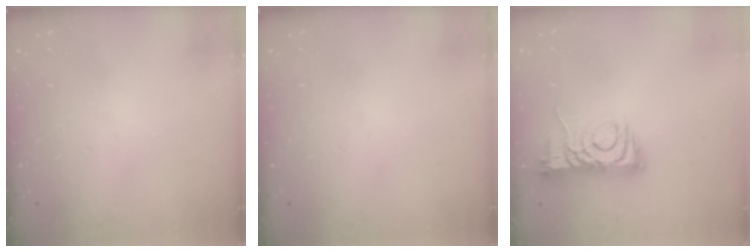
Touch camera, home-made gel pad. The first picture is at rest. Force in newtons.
{"total": 0.0}
{"total": 8.3, "press": 8.2, "slide": 1.3}